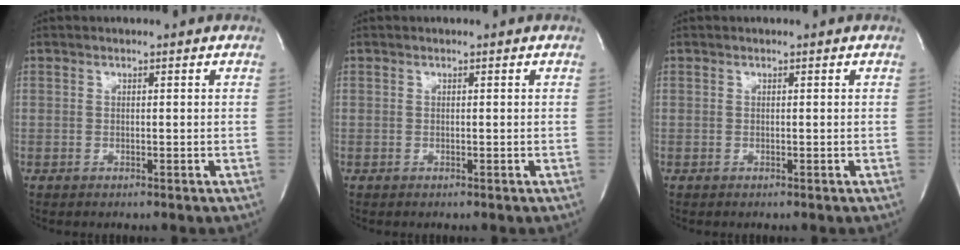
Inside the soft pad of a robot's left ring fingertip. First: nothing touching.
{"total": 0.0}
{"total": 0.0}